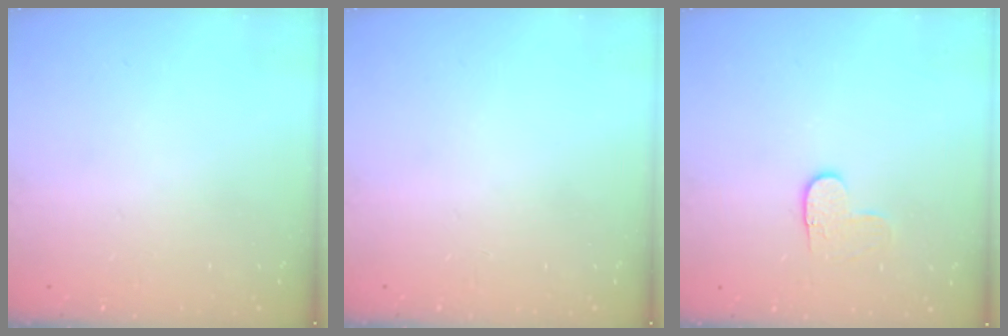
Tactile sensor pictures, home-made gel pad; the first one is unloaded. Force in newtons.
{"total": 0.0}
{"total": 3.8, "press": 3.8, "slide": 0.4}